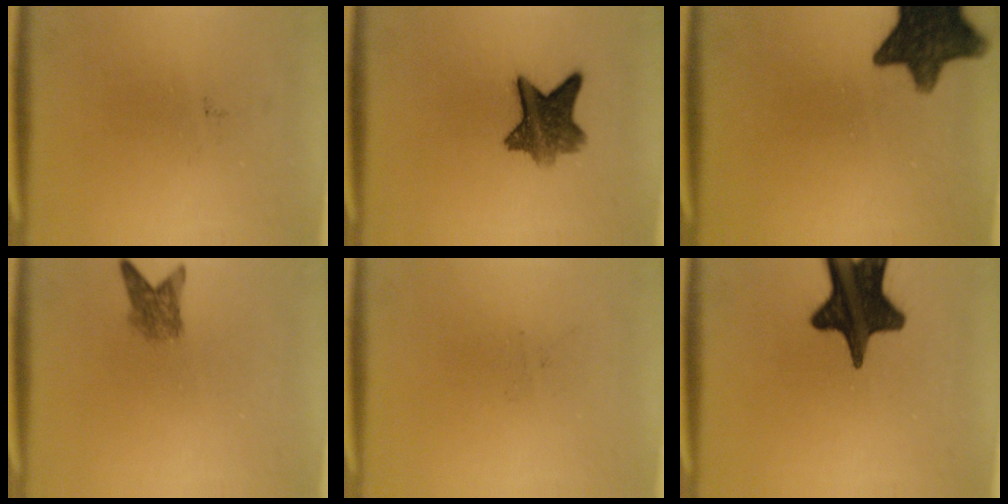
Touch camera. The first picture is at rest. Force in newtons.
{"total": 8.0}
{"total": 12.8}
{"total": 2.9}
{"total": 0.0}
{"total": 16.9}